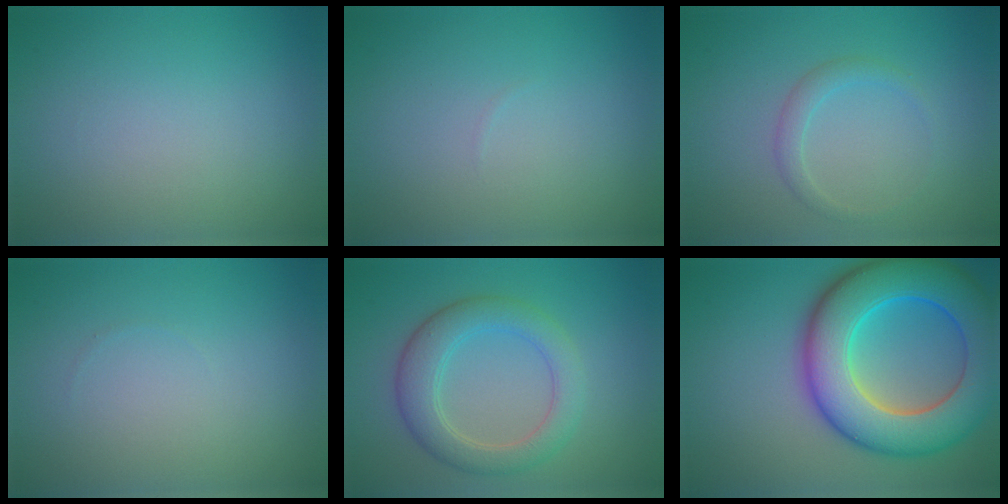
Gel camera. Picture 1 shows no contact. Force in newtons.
{"total": 0.0}
{"total": 1.5, "press": 1.5, "slide": 0.2}
{"total": 0.0}
{"total": 4.3, "press": 4.3, "slide": 0.3}
{"total": 12.4, "press": 12.4, "slide": 0.2}